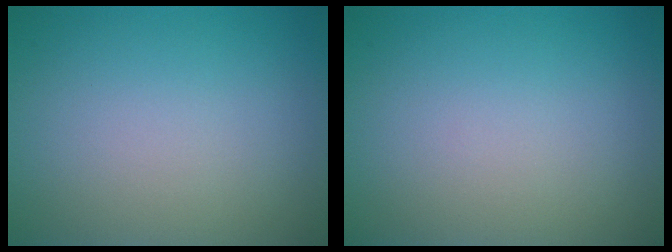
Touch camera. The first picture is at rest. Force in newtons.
{"total": 0.0}